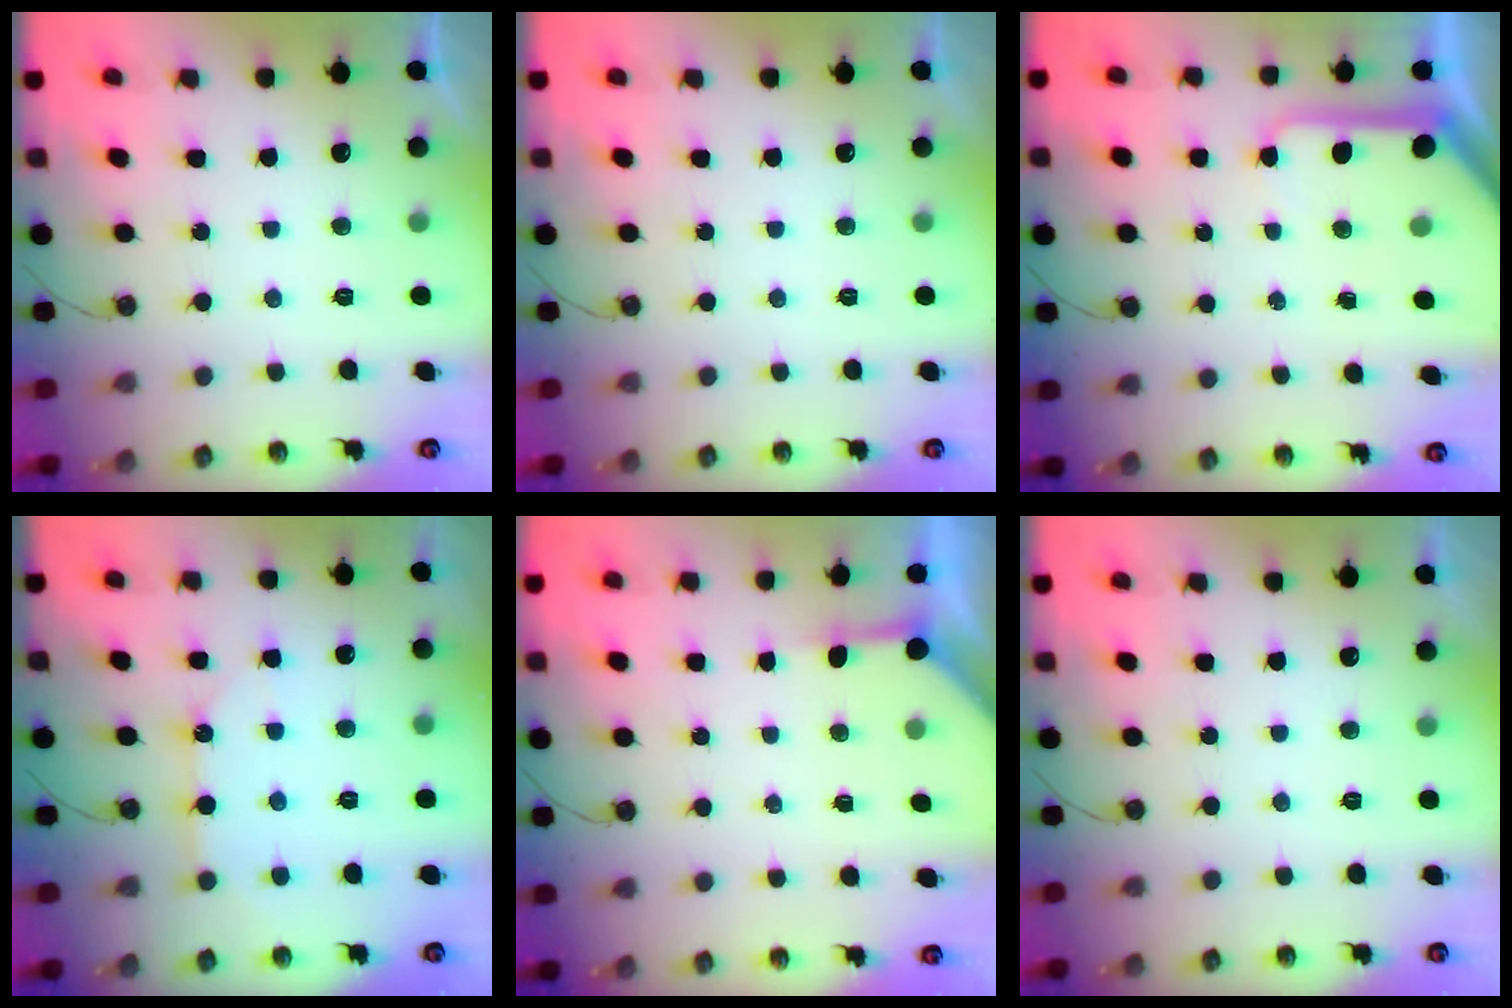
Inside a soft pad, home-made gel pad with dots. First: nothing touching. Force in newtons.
{"total": 0.0}
{"total": 9.2, "press": 9.1, "slide": 1.0}
{"total": 9.1, "press": 9.1, "slide": 0.9}
{"total": 3.7, "press": 3.7, "slide": 0.4}
{"total": 0.0}